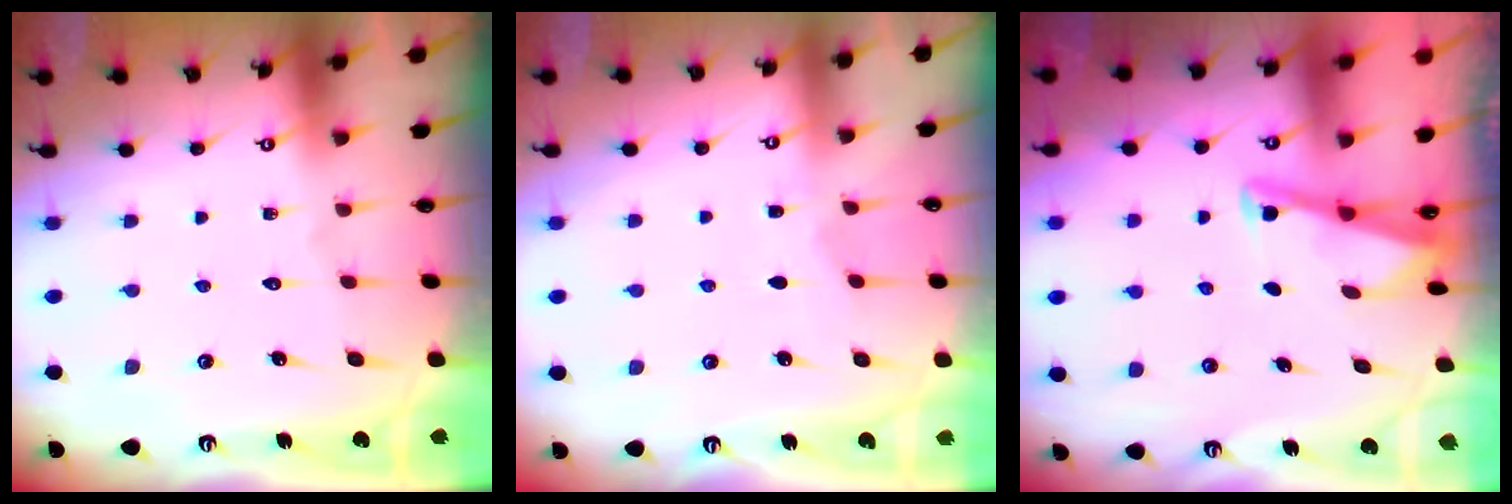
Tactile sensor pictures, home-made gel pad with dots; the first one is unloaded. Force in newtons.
{"total": 2.9, "press": 2.9, "slide": 0.3}
{"total": 2.8, "press": 2.8, "slide": 0.3}